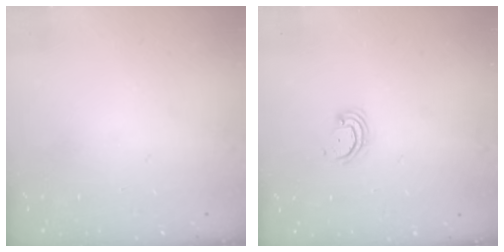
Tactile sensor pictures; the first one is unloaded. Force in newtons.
{"total": 2.9, "press": 2.8, "slide": 0.4}